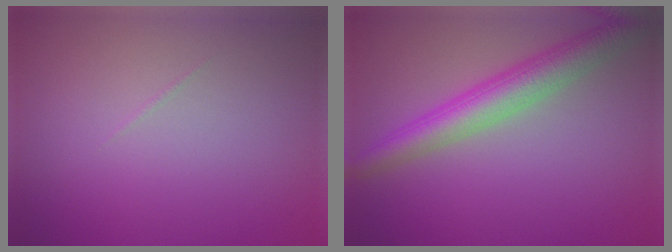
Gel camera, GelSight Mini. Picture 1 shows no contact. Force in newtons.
{"total": 5.2, "press": 5.2, "slide": 0.1}